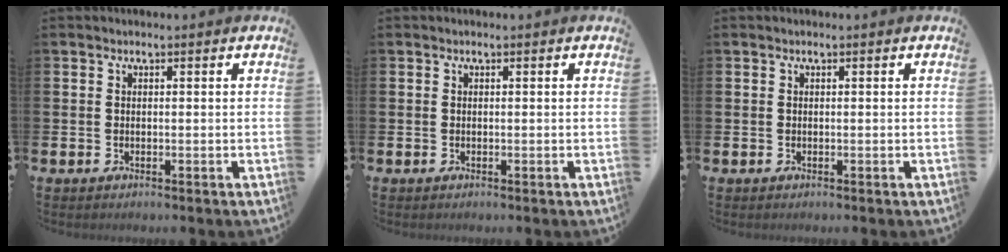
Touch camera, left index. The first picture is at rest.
{"total": 0.0}
{"total": 0.0}